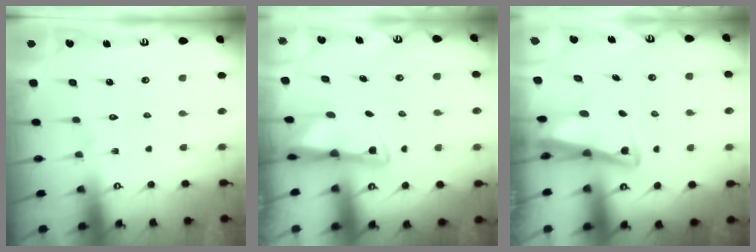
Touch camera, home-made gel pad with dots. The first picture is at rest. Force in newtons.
{"total": 2.8, "press": 2.8, "slide": 0.4}
{"total": 4.4, "press": 4.2, "slide": 1.1}